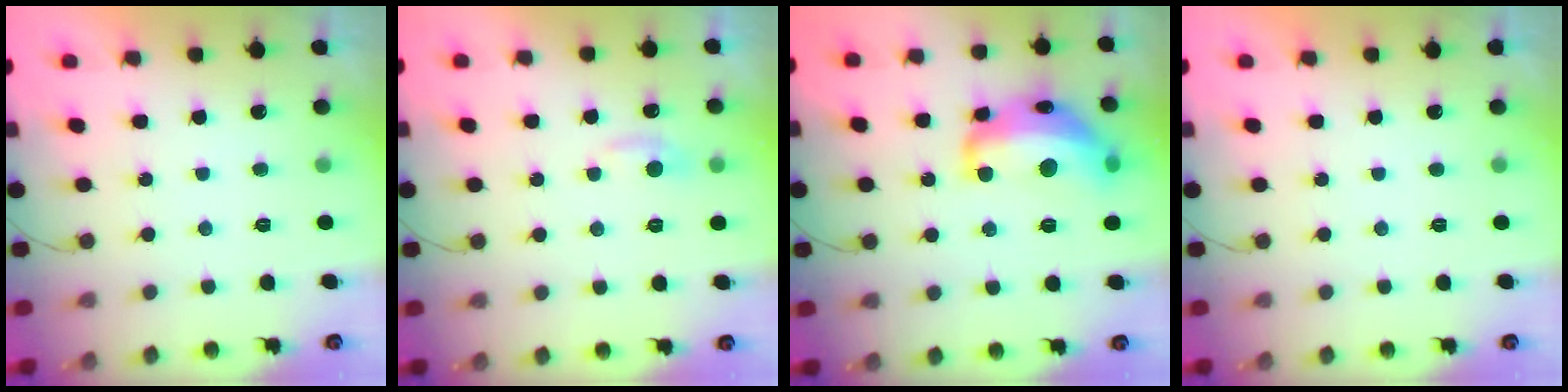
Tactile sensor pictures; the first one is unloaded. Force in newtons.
{"total": 4.8, "press": 4.8, "slide": 0.7}
{"total": 18.4, "press": 18.3, "slide": 1.3}
{"total": 0.0}